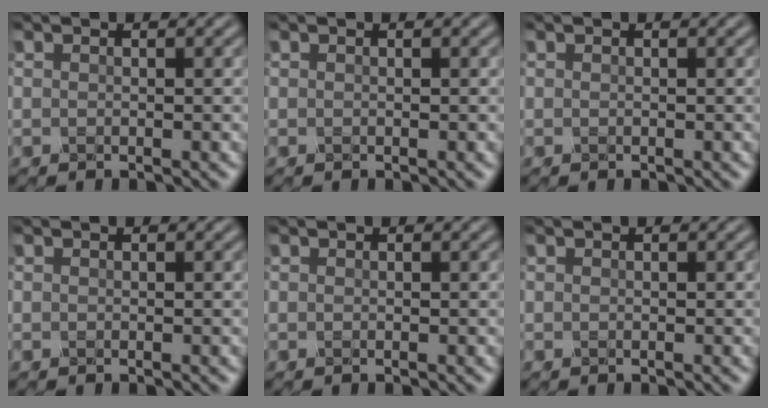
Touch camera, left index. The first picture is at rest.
{"total": 0.0}
{"total": 0.0}
{"total": 0.0}
{"total": 0.0}
{"total": 0.0}